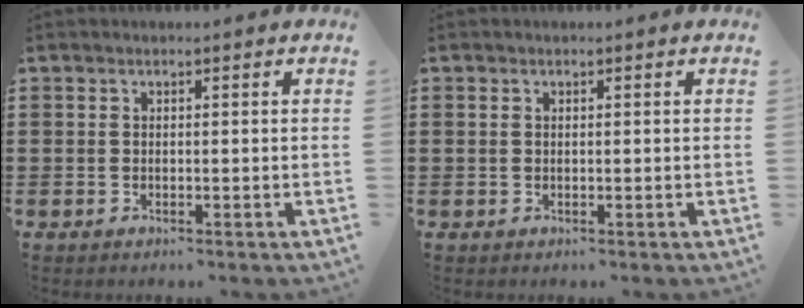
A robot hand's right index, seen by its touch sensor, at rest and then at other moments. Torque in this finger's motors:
{"motor_torque": [-0.39, 0.83, -0.02, -0.01]}